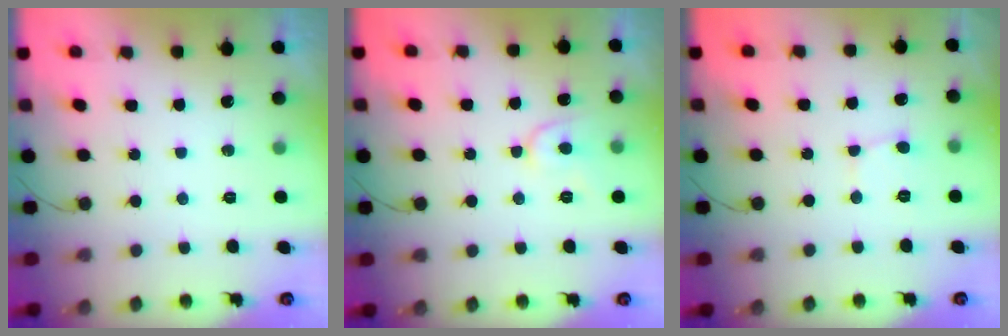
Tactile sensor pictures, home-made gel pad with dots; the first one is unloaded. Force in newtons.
{"total": 7.3, "press": 7.2, "slide": 0.8}
{"total": 3.7, "press": 3.6, "slide": 0.3}